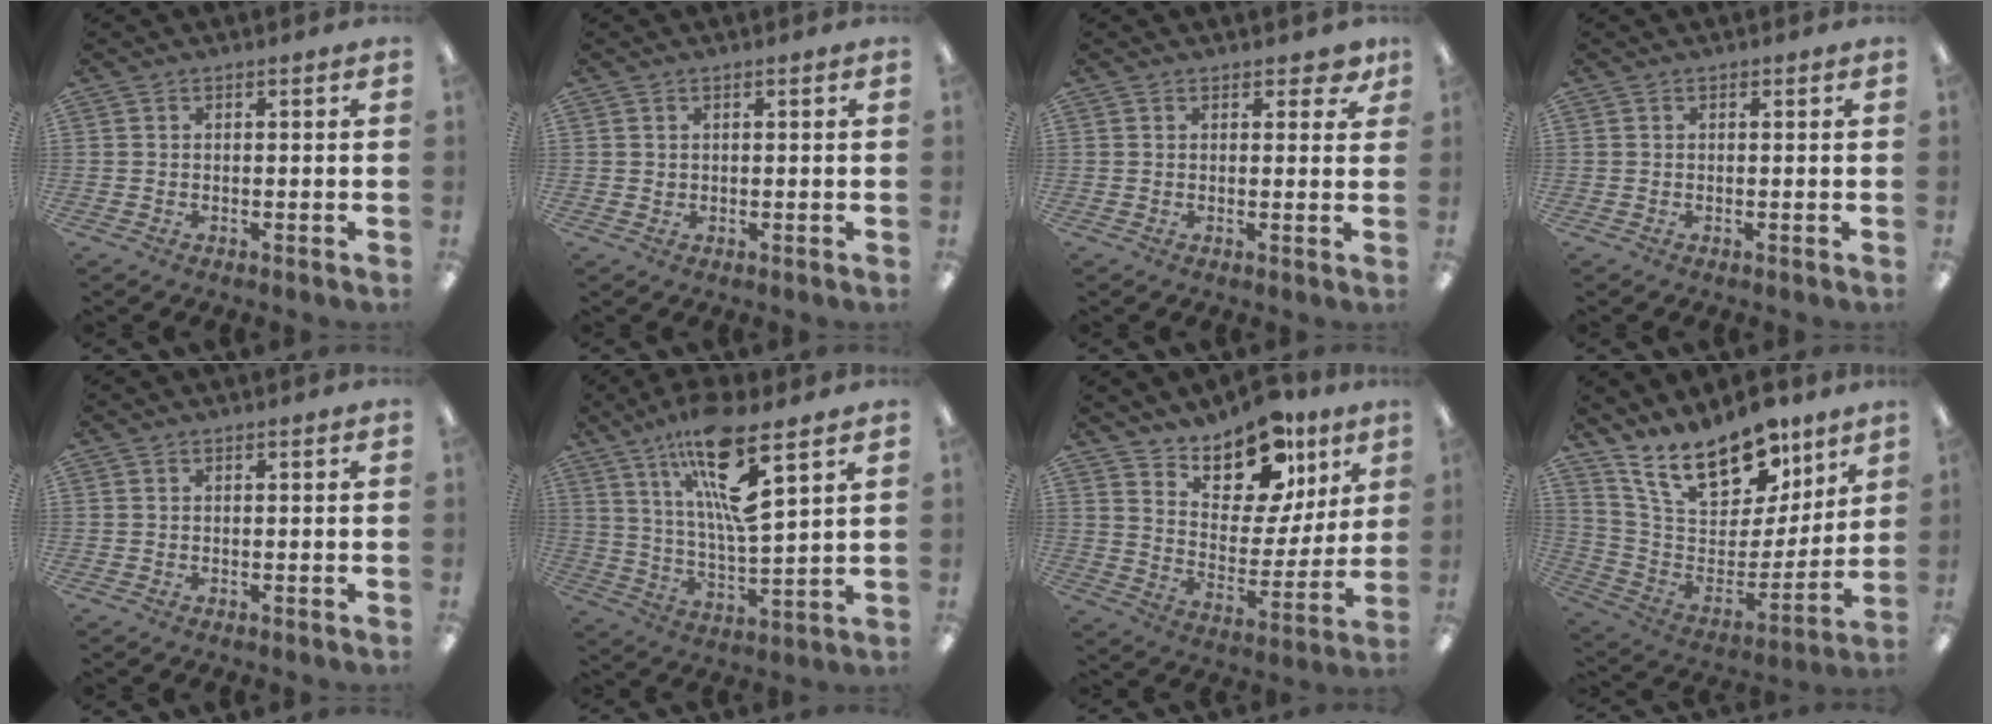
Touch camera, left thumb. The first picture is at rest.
{"total": 0.8, "force": [0.4, 0.7, 0.0], "torque": [-0.002, 0.003, 0.008]}
{"total": 3.6, "force": [2.4, 2.0, 1.8], "torque": [-0.015, -0.004, 0.041]}
{"total": 0.0}
{"total": 0.0}
{"total": 17.3, "force": [10.2, 4.0, 13.4], "torque": [-0.245, -0.047, 0.161]}
{"total": 16.1, "force": [12.4, 7.6, 6.7], "torque": [-0.109, -0.086, 0.223]}
{"total": 20.5, "force": [15.3, 9.2, 10.0], "torque": [-0.178, -0.103, 0.276]}